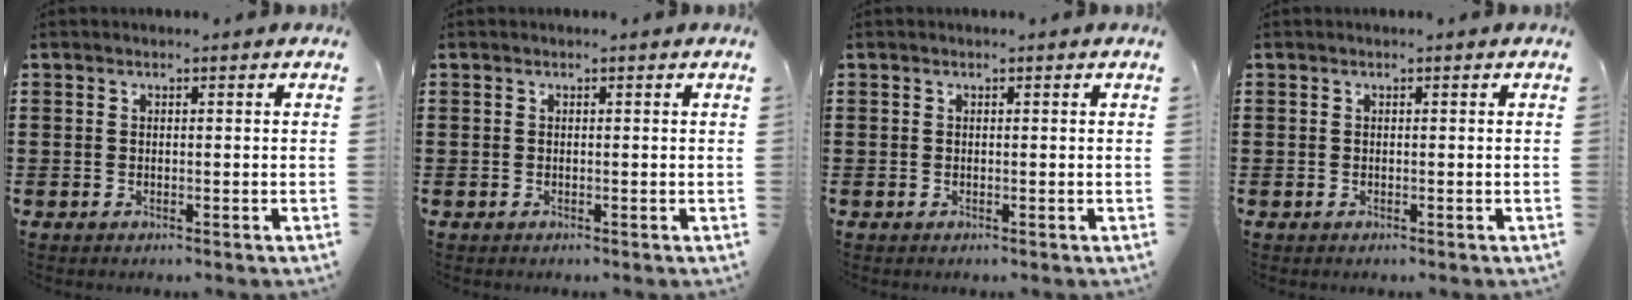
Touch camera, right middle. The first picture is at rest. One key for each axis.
{"total": 0.0}
{"total": 0.0}
{"total": 0.0}